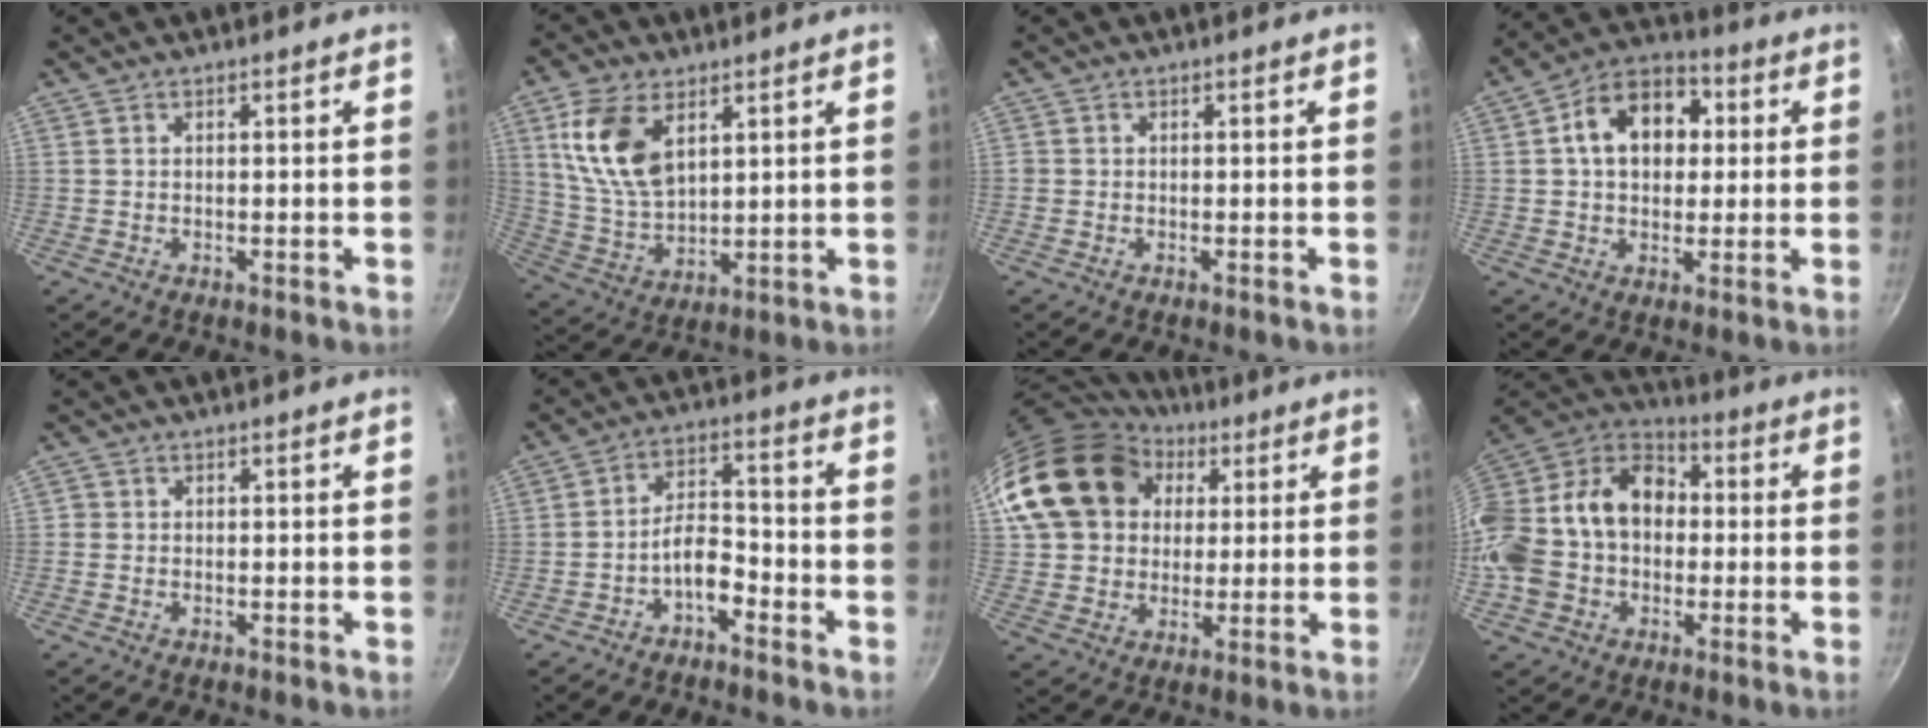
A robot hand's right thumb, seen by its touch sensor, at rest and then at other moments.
{"total": 13.5, "force": [5.2, 7.8, 9.7], "torque": [-0.179, -0.025, 0.112]}
{"total": 0.7, "force": [-0.1, 0.6, 0.1], "torque": [-0.002, 0.001, -0.003]}
{"total": 13.3, "force": [2.5, 9.7, 8.9], "torque": [-0.099, 0.022, 0.023]}
{"total": 0.7, "force": [-0.1, 0.6, 0.1], "torque": [0.000, 0.001, -0.004]}
{"total": 5.9, "force": [-3.6, 2.8, 3.8], "torque": [-0.049, 0.048, -0.064]}
{"total": 19.2, "force": [6.3, 15.5, 9.4], "torque": [-0.154, 0.017, 0.114]}
{"total": 24.4, "force": [-1.2, 19.0, 15.3], "torque": [-0.289, 0.073, -0.028]}